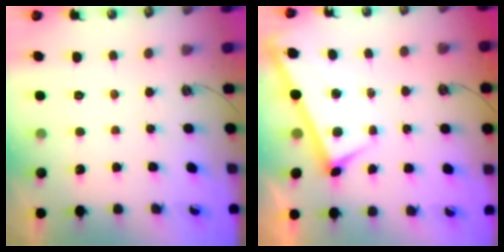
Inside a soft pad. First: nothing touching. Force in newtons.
{"total": 0.9, "press": 0.3, "slide": 0.8}